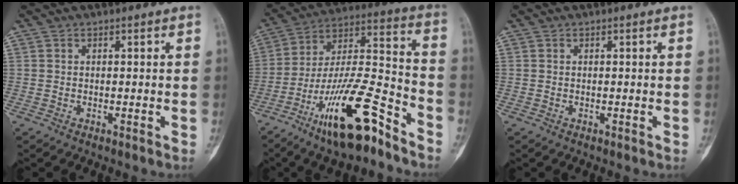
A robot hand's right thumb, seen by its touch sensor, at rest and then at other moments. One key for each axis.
{"total": 19.9, "fx": -12.4, "fy": 5.2, "fz": 14.6, "tx": -0.272, "ty": 0.084, "tz": -0.219}
{"total": 0.0}